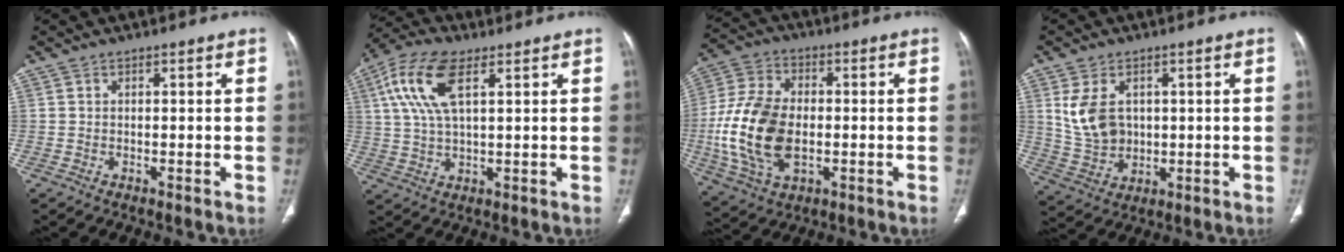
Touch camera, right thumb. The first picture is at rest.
{"total": 11.5, "force": [4.4, 5.1, 9.4], "torque": [-0.206, 0.009, 0.084]}
{"total": 17.7, "force": [-1.8, 11.1, 13.7], "torque": [-0.274, 0.006, -0.025]}
{"total": 8.9, "force": [2.1, 6.4, 5.8], "torque": [-0.097, -0.005, 0.058]}